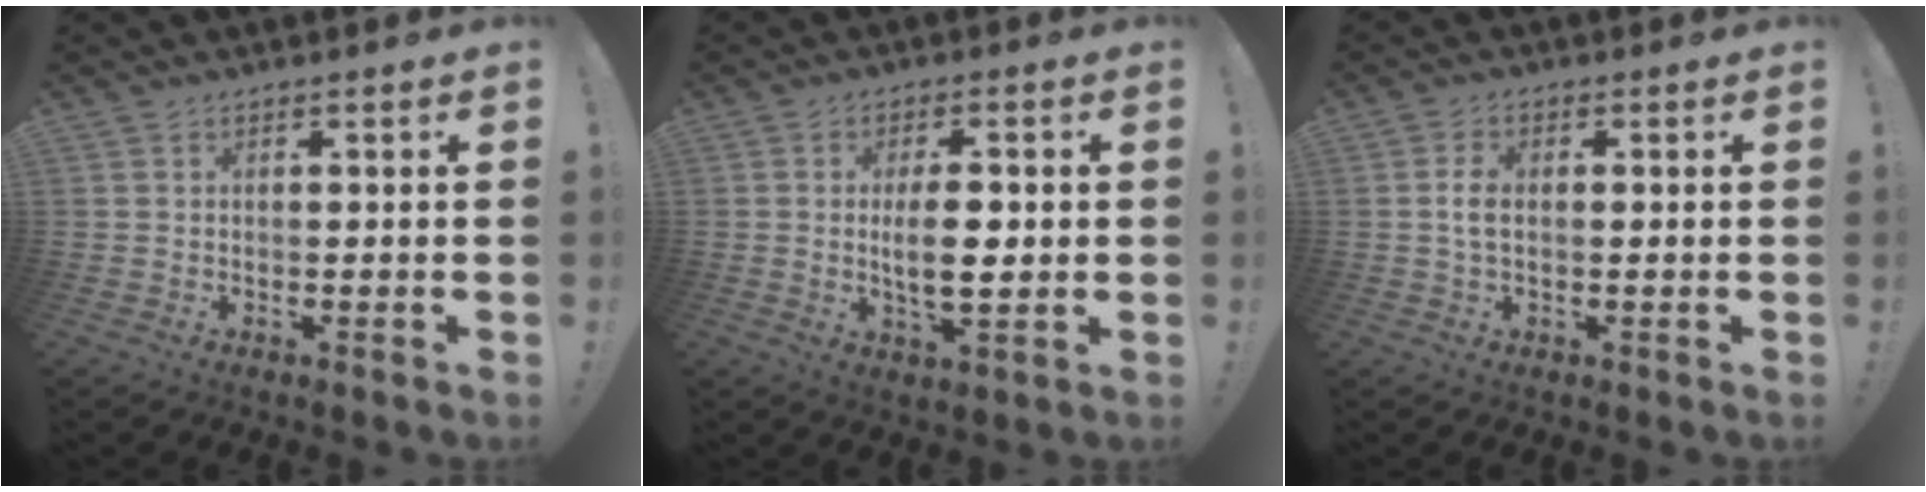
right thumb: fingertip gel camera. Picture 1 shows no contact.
{"total": 8.7, "force": [0.0, 3.1, 8.2], "torque": [-0.140, -0.009, -0.006]}
{"total": 3.8, "force": [0.0, 2.1, 3.1], "torque": [-0.061, 0.004, -0.002]}